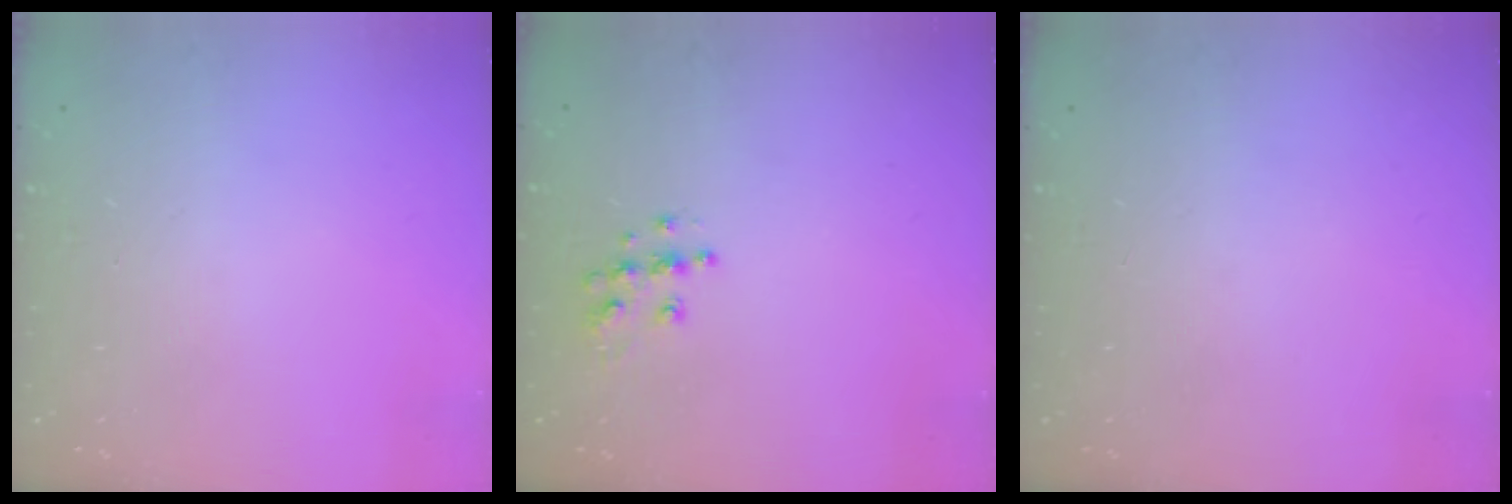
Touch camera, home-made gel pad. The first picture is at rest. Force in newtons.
{"total": 7.8, "press": 7.8, "slide": 0.2}
{"total": 0.0}